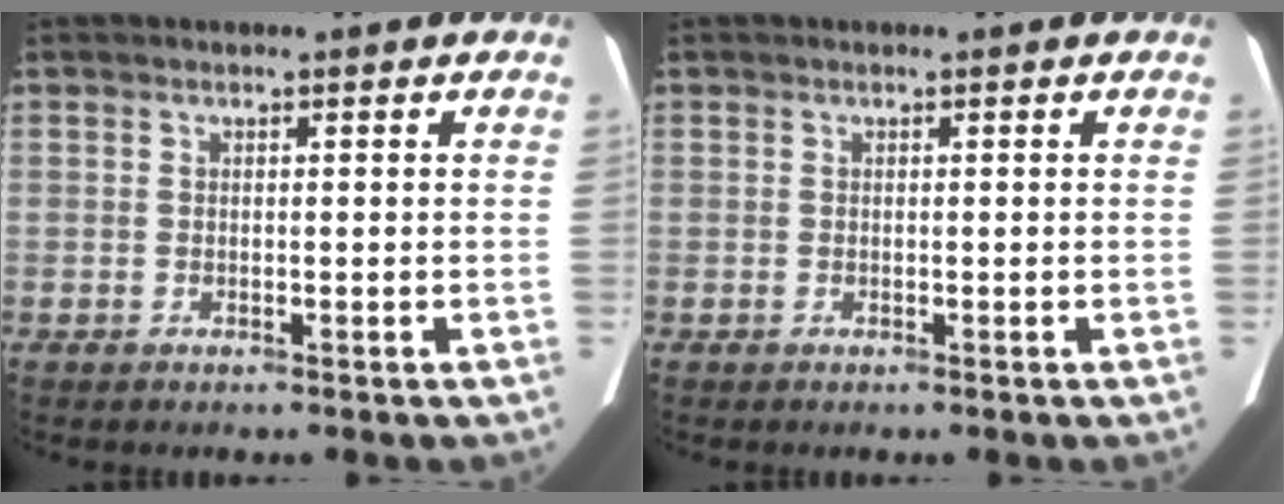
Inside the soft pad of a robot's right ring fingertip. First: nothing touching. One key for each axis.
{"total": 0.0}